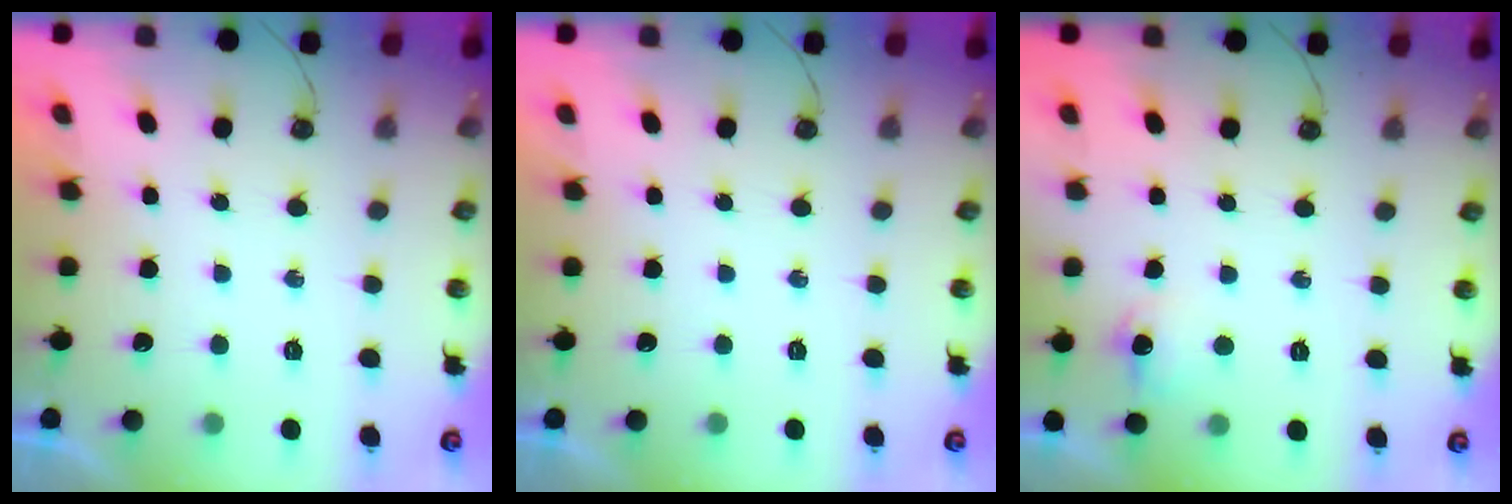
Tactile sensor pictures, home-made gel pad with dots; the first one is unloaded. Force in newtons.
{"total": 0.0}
{"total": 7.2, "press": 7.1, "slide": 1.0}